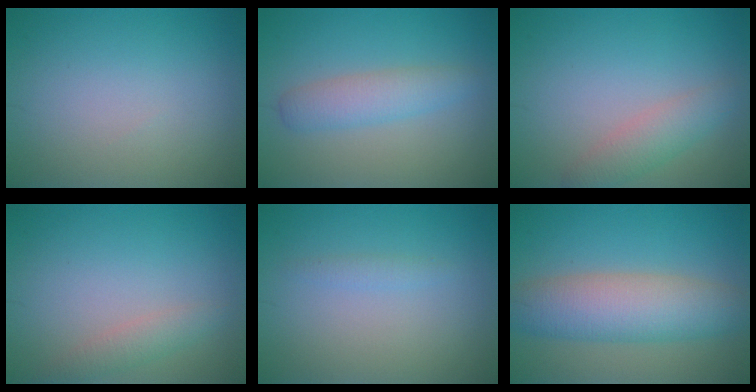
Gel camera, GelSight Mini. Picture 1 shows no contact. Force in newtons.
{"total": 3.0, "press": 3.0, "slide": 0.1}
{"total": 2.7, "press": 2.7, "slide": 0.0}
{"total": 1.7, "press": 1.7, "slide": 0.1}
{"total": 0.8, "press": 0.8, "slide": 0.1}
{"total": 7.1, "press": 7.0, "slide": 0.4}